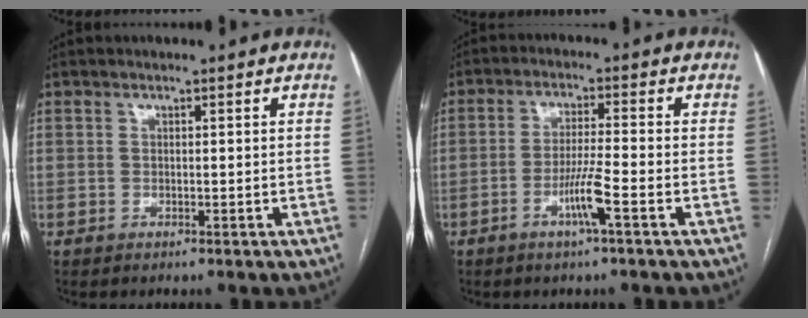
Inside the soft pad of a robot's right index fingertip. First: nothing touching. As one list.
[{"total": 5.6, "force": [-2.5, -0.6, 4.9], "torque": [-0.096, -0.008, -0.050]}]